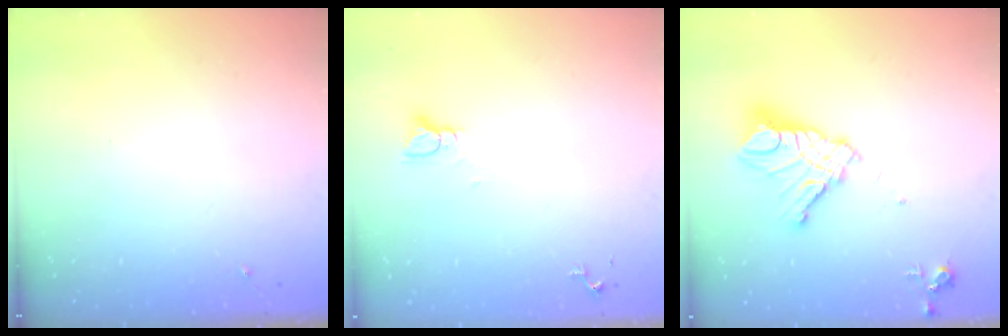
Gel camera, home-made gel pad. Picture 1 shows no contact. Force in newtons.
{"total": 2.8, "press": 2.8, "slide": 0.1}
{"total": 15.8, "press": 15.7, "slide": 1.7}